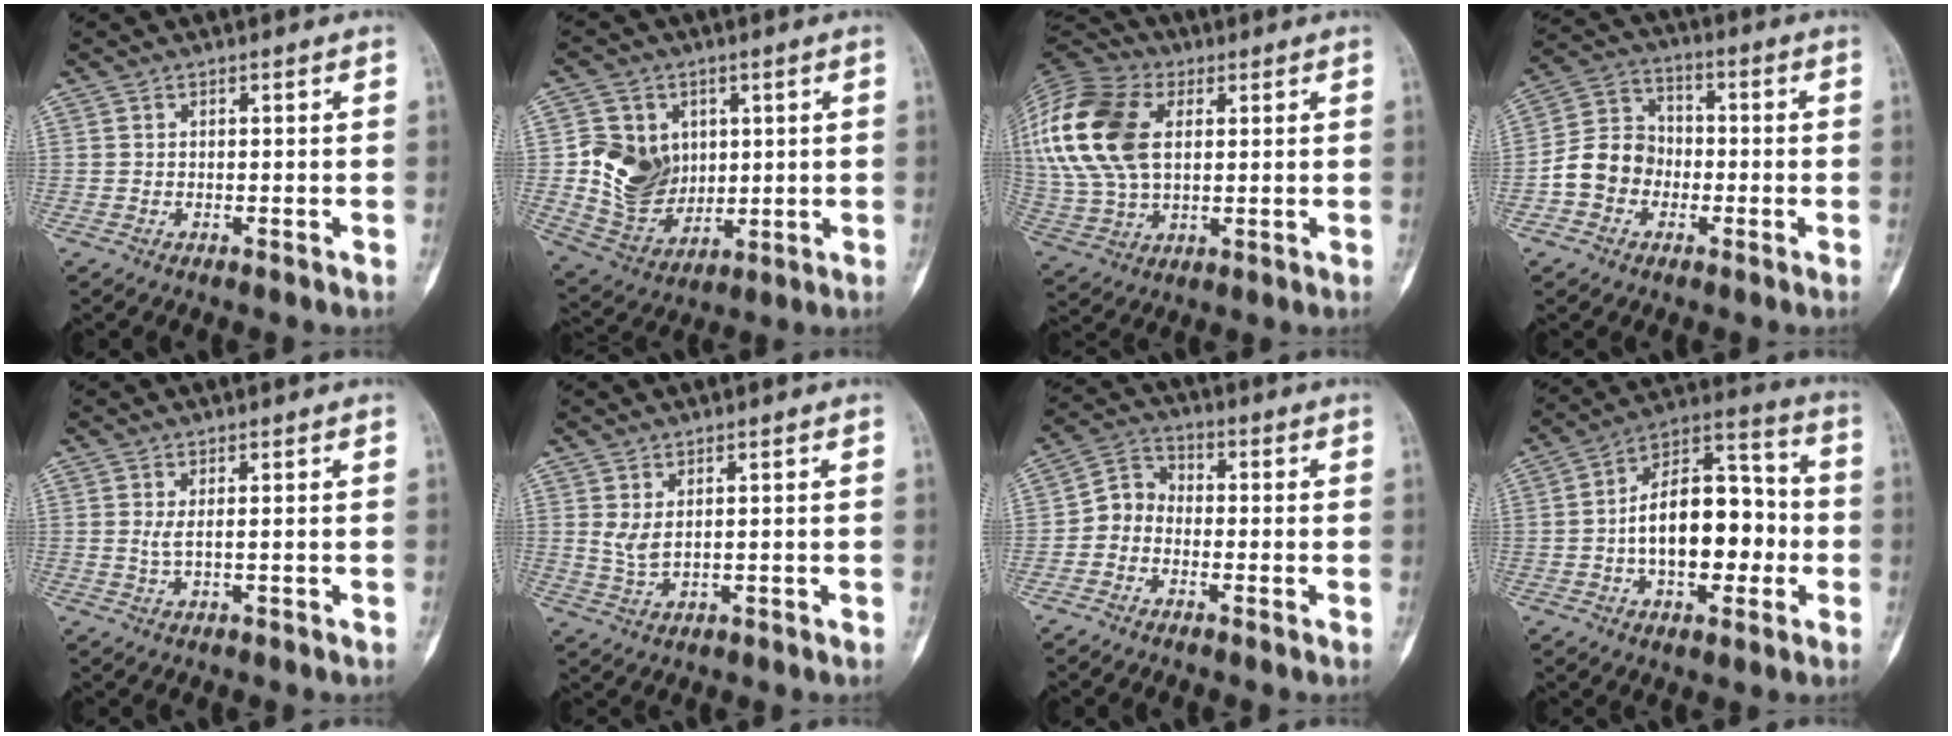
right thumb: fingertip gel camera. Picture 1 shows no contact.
{"total": 12.6, "force": [1.8, 10.6, 6.6], "torque": [-0.072, -0.013, 0.051]}
{"total": 24.9, "force": [6.2, 16.0, 18.1], "torque": [-0.421, 0.023, 0.118]}
{"total": 9.6, "force": [-2.6, 8.2, 4.3], "torque": [-0.061, 0.037, -0.057]}
{"total": 1.4, "force": [0.3, 0.0, 1.3], "torque": [-0.039, -0.001, 0.009]}
{"total": 3.0, "force": [0.9, 1.2, 2.6], "torque": [-0.057, -0.008, 0.027]}
{"total": 5.1, "force": [-1.8, 4.1, 2.4], "torque": [-0.026, 0.024, -0.051]}
{"total": 17.8, "force": [-2.2, 10.2, 14.4], "torque": [-0.198, 0.045, -0.041]}